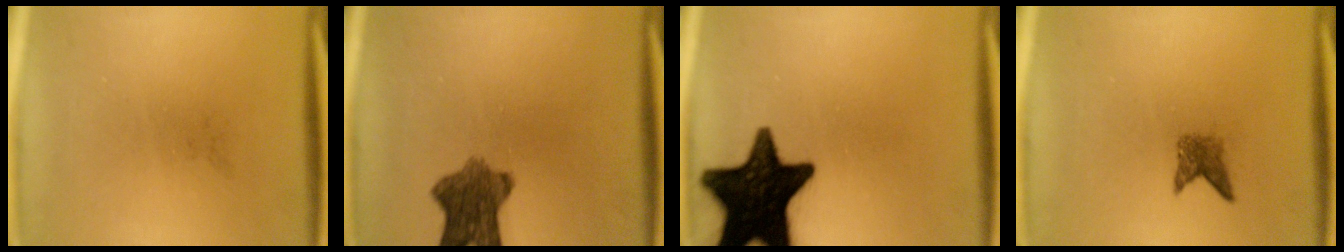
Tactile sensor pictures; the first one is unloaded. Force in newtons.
{"total": 8.1}
{"total": 18.2}
{"total": 2.1}